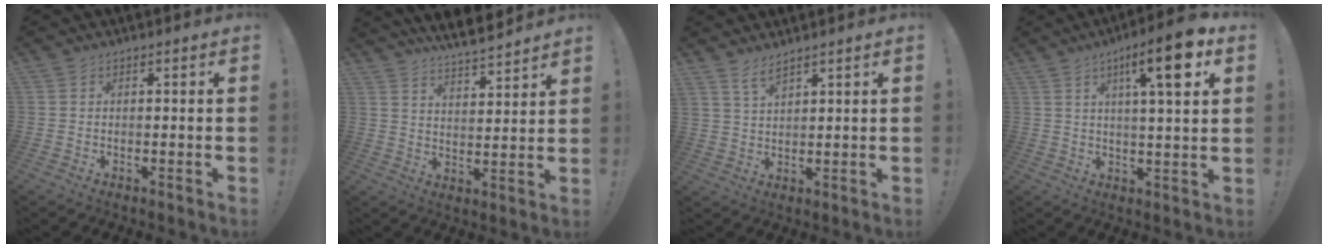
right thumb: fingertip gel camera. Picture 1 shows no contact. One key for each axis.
{"total": 7.8, "fx": 7.2, "fy": 1.1, "fz": 2.8, "tx": -0.046, "ty": -0.063, "tz": 0.128}
{"total": 4.0, "fx": 3.4, "fy": 0.7, "fz": 2.1, "tx": -0.044, "ty": -0.021, "tz": 0.062}
{"total": 12.7, "fx": 5.0, "fy": 2.5, "fz": 11.4, "tx": -0.163, "ty": -0.014, "tz": 0.067}